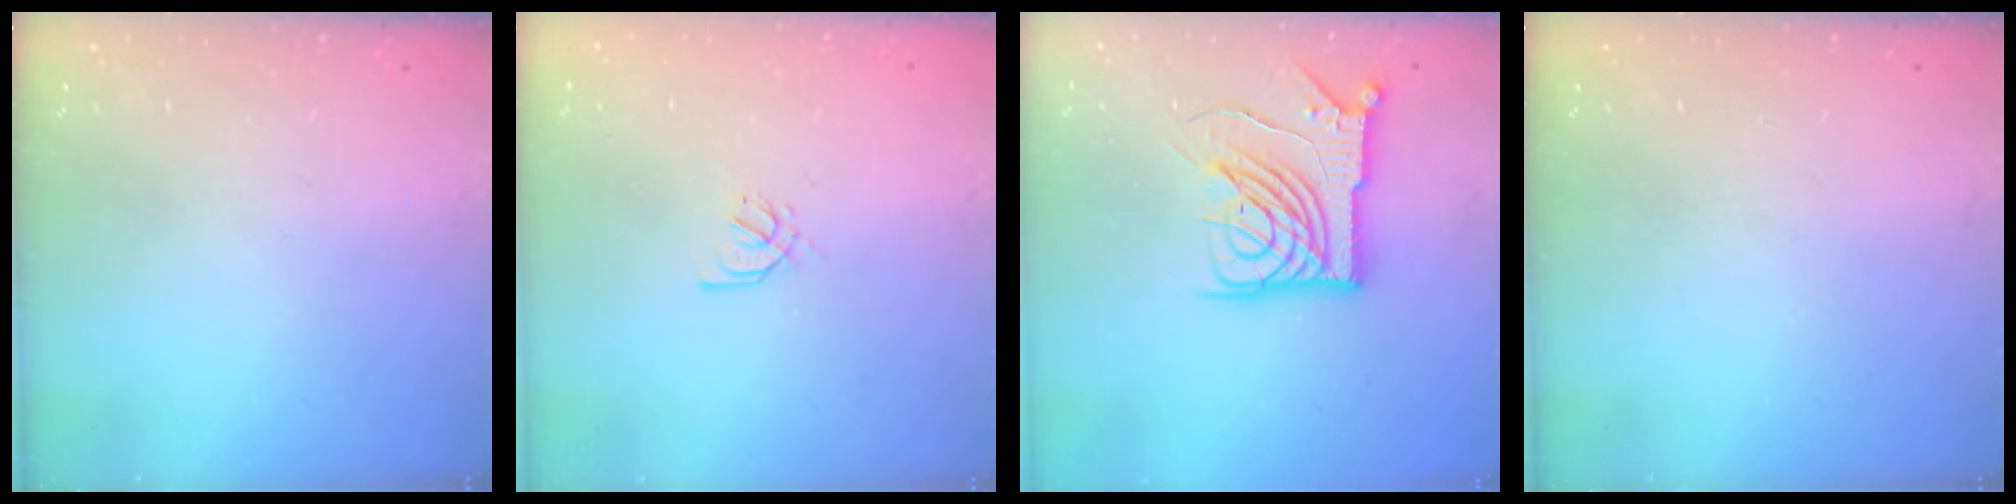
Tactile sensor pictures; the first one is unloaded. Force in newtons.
{"total": 2.6, "press": 2.5, "slide": 0.7}
{"total": 14.0, "press": 13.9, "slide": 1.7}
{"total": 0.0}